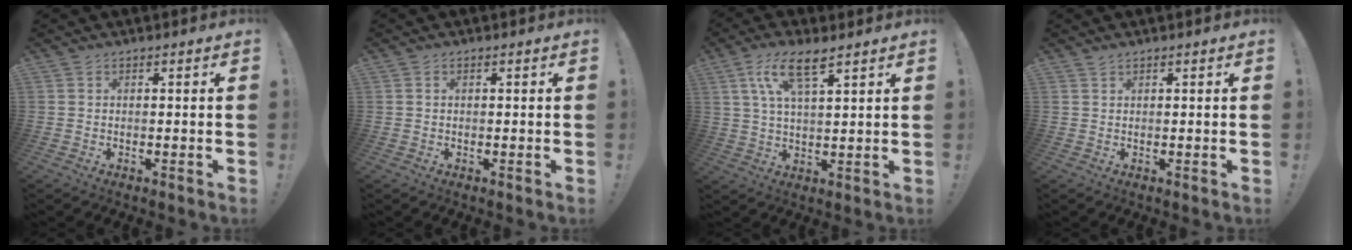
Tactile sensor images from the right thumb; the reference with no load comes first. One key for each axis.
{"total": 0.5, "fx": 0.1, "fy": 0.3, "fz": 0.4, "tx": -0.015, "ty": 0.006, "tz": 0.003}
{"total": 10.6, "fx": 5.7, "fy": 3.6, "fz": 8.2, "tx": -0.157, "ty": -0.006, "tz": 0.104}
{"total": 0.8, "fx": 0.7, "fy": 0.2, "fz": 0.3, "tx": -0.001, "ty": -0.002, "tz": 0.013}